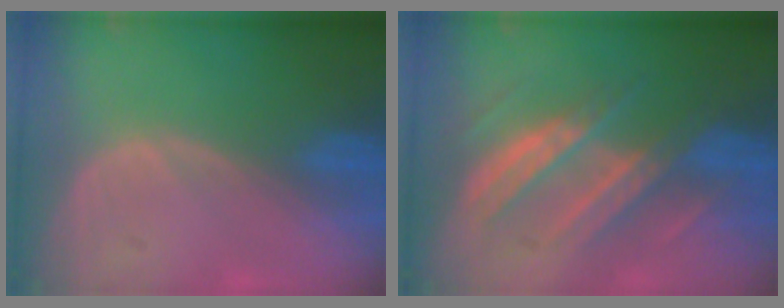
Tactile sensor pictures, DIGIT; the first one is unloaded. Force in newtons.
{"total": 7.8, "press": 7.8, "slide": 0.3}